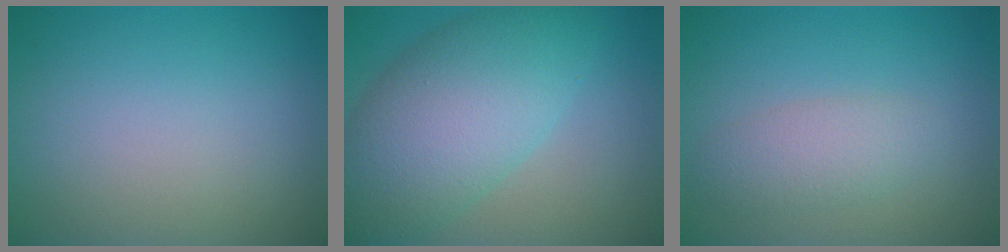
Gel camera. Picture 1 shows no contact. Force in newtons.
{"total": 9.1, "press": 9.1, "slide": 0.1}
{"total": 2.7, "press": 2.7, "slide": 0.0}